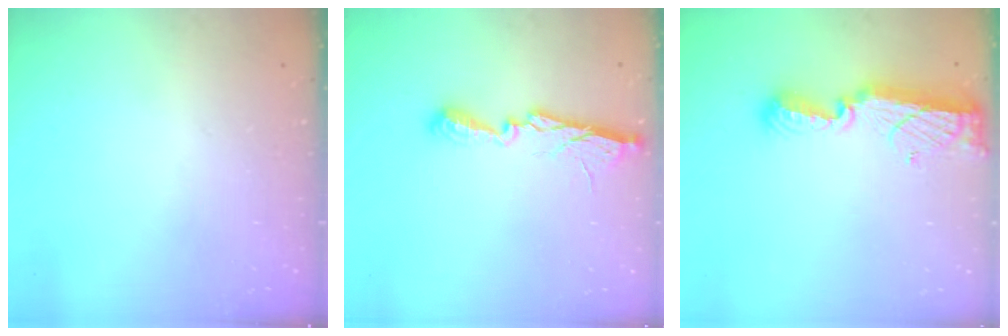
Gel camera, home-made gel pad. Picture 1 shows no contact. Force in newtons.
{"total": 9.9, "press": 9.9, "slide": 0.3}
{"total": 10.8, "press": 10.5, "slide": 2.5}